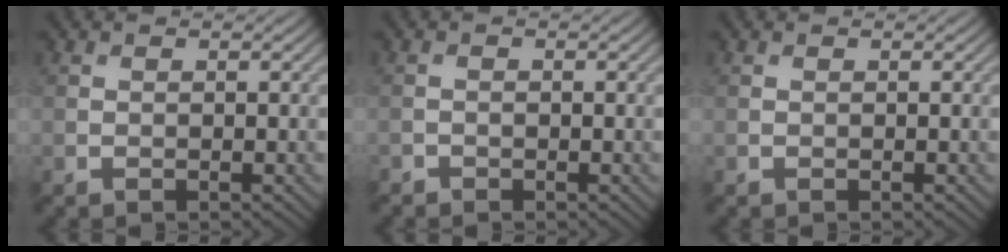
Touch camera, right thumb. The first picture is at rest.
{"total": 0.7, "force": [-0.6, 0.3, 0.0], "torque": [0.001, -0.003, -0.013]}
{"total": 0.0}